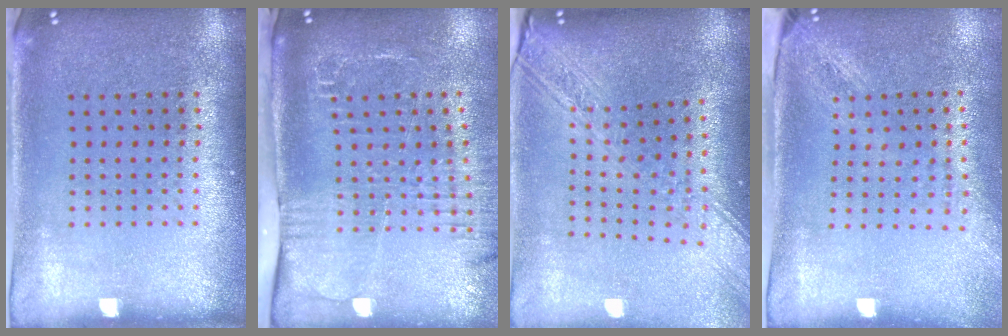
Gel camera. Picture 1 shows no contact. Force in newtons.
{"total": 2.6, "press": 2.0, "slide": 1.7}
{"total": 2.7, "press": 2.1, "slide": 1.6}
{"total": 2.0, "press": 1.6, "slide": 1.3}